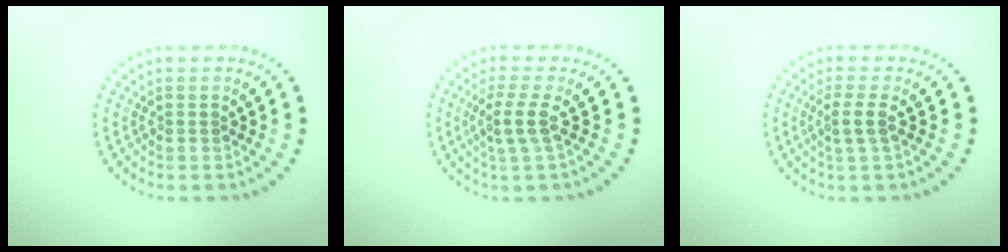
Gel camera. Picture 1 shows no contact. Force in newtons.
{"total": 2.3, "press": 1.6, "slide": 1.6}
{"total": 1.6, "press": 1.3, "slide": 1.0}